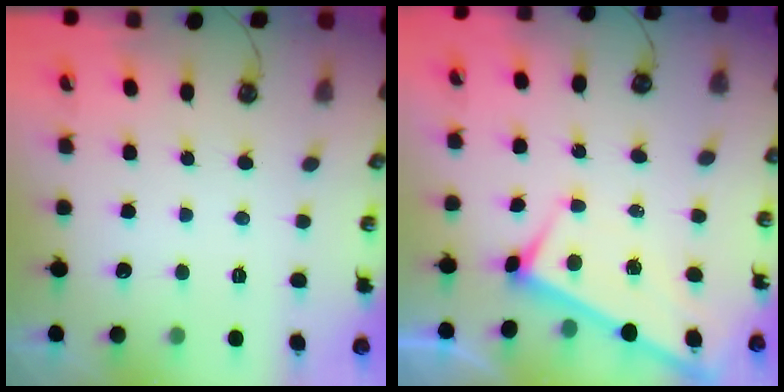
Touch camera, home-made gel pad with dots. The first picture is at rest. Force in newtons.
{"total": 2.6, "press": 2.6, "slide": 0.4}